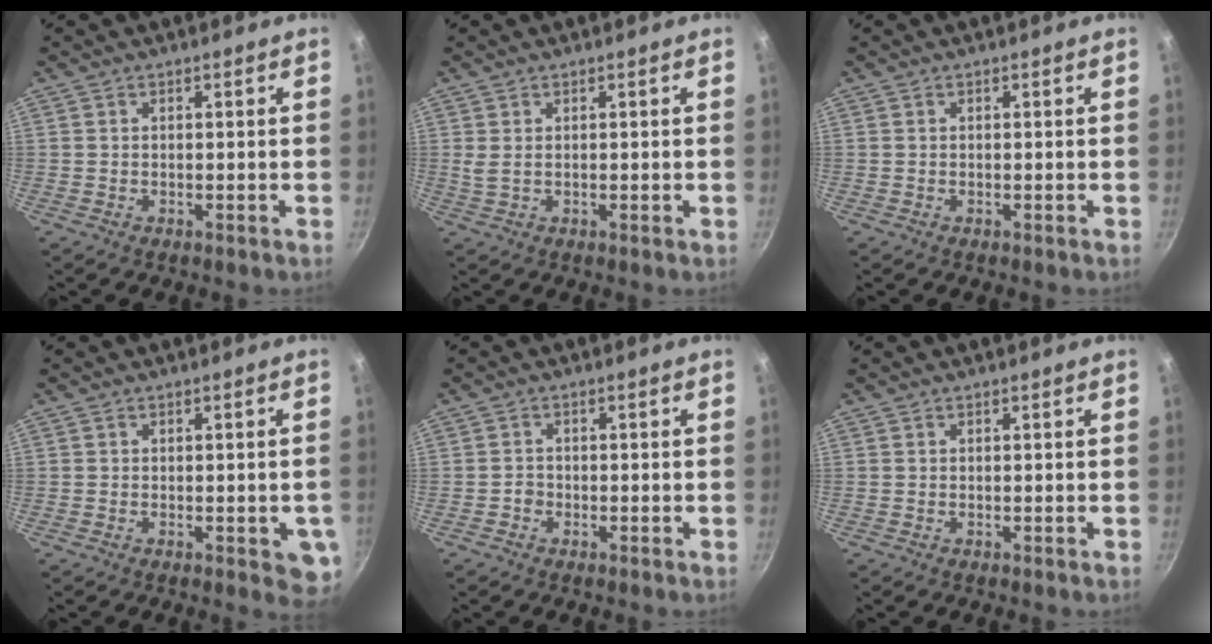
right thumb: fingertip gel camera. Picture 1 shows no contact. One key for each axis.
{"total": 1.7, "fx": 0.4, "fy": 0.7, "fz": 1.5, "tx": -0.026, "ty": -0.003, "tz": 0.009}
{"total": 0.0}
{"total": 5.7, "fx": -1.5, "fy": 2.3, "fz": 4.9, "tx": -0.035, "ty": 0.001, "tz": -0.017}
{"total": 1.4, "fx": -0.7, "fy": 1.2, "fz": 0.3, "tx": 0.003, "ty": 0.006, "tz": -0.013}
{"total": 0.0}